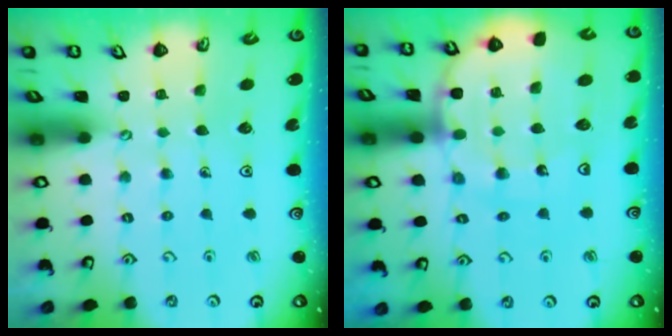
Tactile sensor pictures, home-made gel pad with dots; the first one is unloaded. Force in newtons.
{"total": 13.7, "press": 13.6, "slide": 1.7}